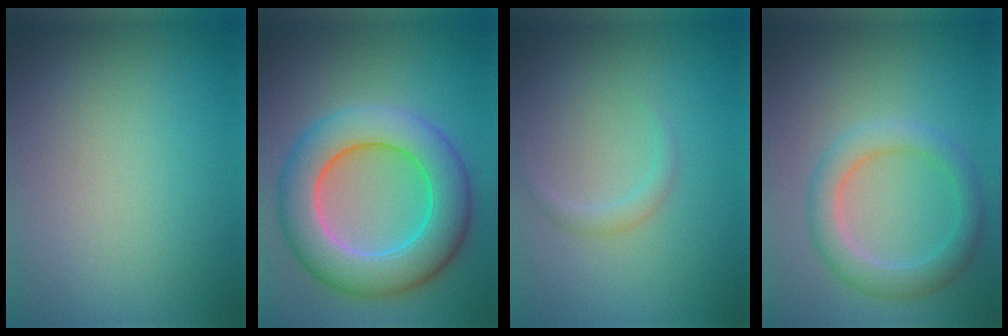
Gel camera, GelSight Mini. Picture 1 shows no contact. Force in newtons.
{"total": 9.3, "press": 9.3, "slide": 0.6}
{"total": 1.1, "press": 1.1, "slide": 0.0}
{"total": 3.6, "press": 3.6, "slide": 0.1}